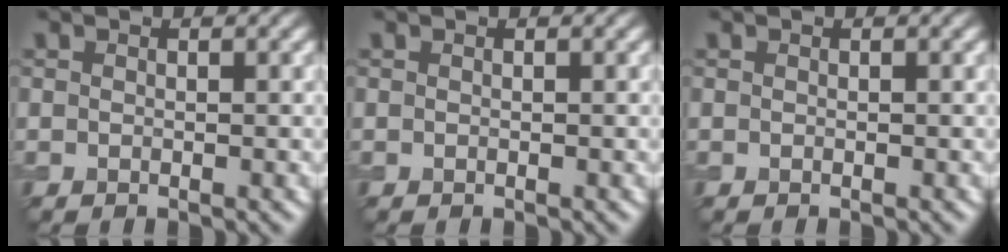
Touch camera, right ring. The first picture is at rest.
{"total": 0.0}
{"total": 0.0}